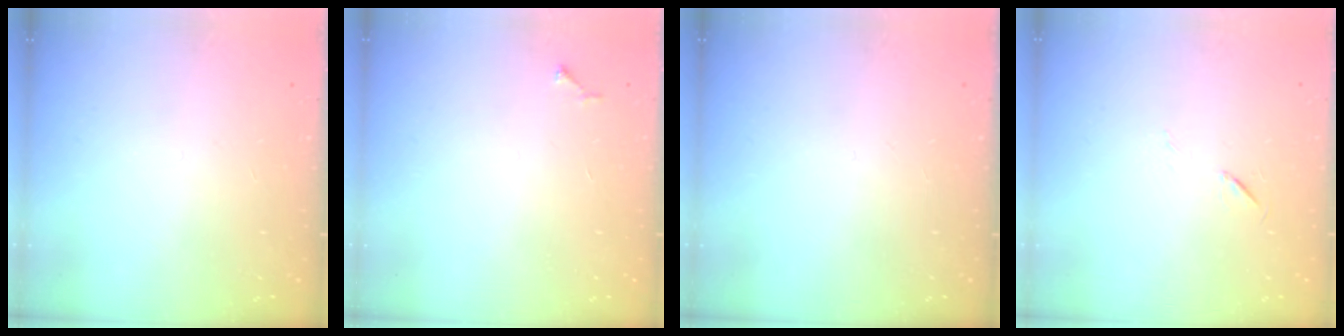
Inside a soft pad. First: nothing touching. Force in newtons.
{"total": 4.5, "press": 4.5, "slide": 0.6}
{"total": 0.0}
{"total": 5.5, "press": 5.1, "slide": 2.1}